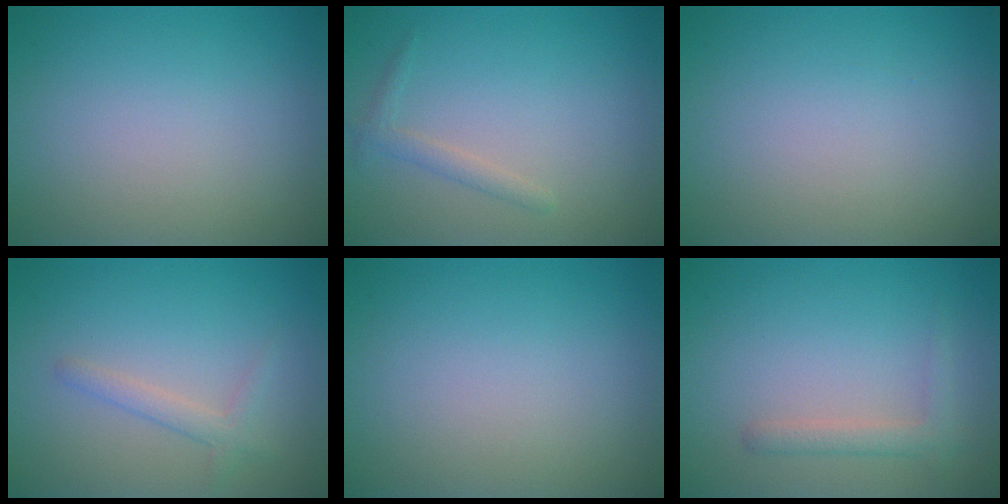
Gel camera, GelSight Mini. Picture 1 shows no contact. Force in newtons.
{"total": 1.3, "press": 1.3, "slide": 0.0}
{"total": 0.0}
{"total": 1.7, "press": 1.7, "slide": 0.1}
{"total": 0.0}
{"total": 1.8, "press": 1.8, "slide": 0.1}